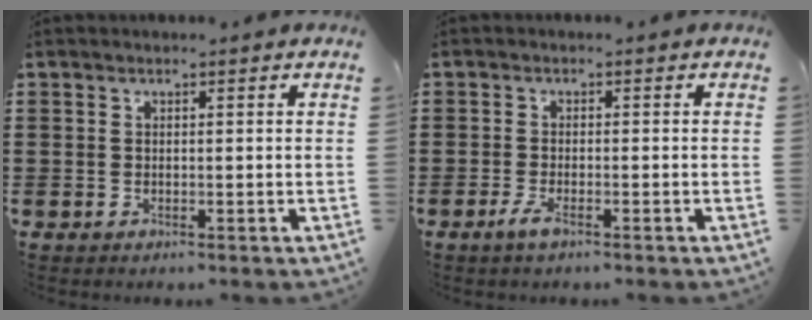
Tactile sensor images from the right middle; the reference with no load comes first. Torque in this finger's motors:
{"motor_torque": [0.45, -0.30, 0.02, 0.05]}